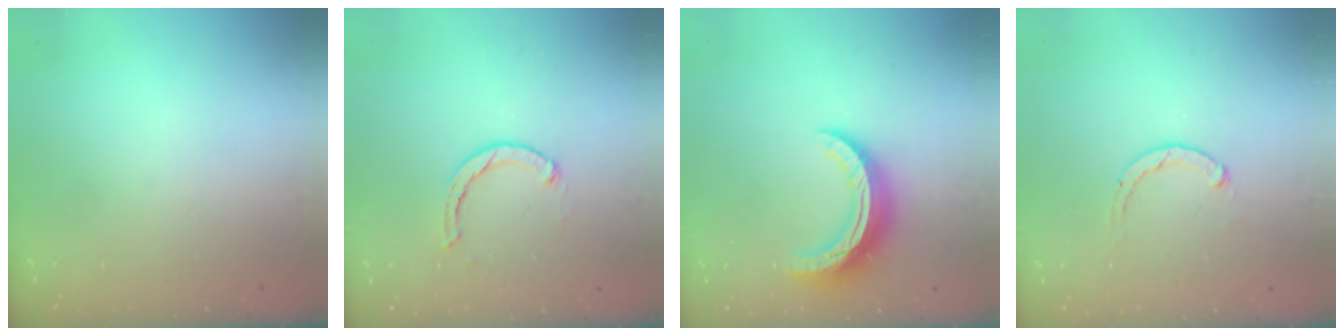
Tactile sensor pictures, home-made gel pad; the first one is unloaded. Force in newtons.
{"total": 2.4, "press": 2.4, "slide": 0.1}
{"total": 11.8, "press": 11.8, "slide": 0.9}
{"total": 1.8, "press": 1.7, "slide": 0.5}